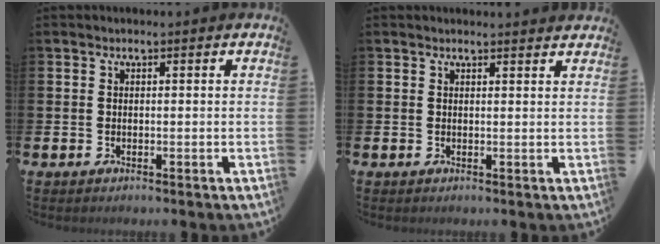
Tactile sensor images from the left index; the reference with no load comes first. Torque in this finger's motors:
{"motor_torque": [0.32, -1.82, 0.27, 0.04]}